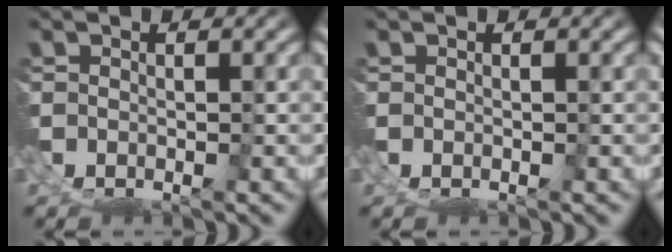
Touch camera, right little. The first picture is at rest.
{"total": 0.0}